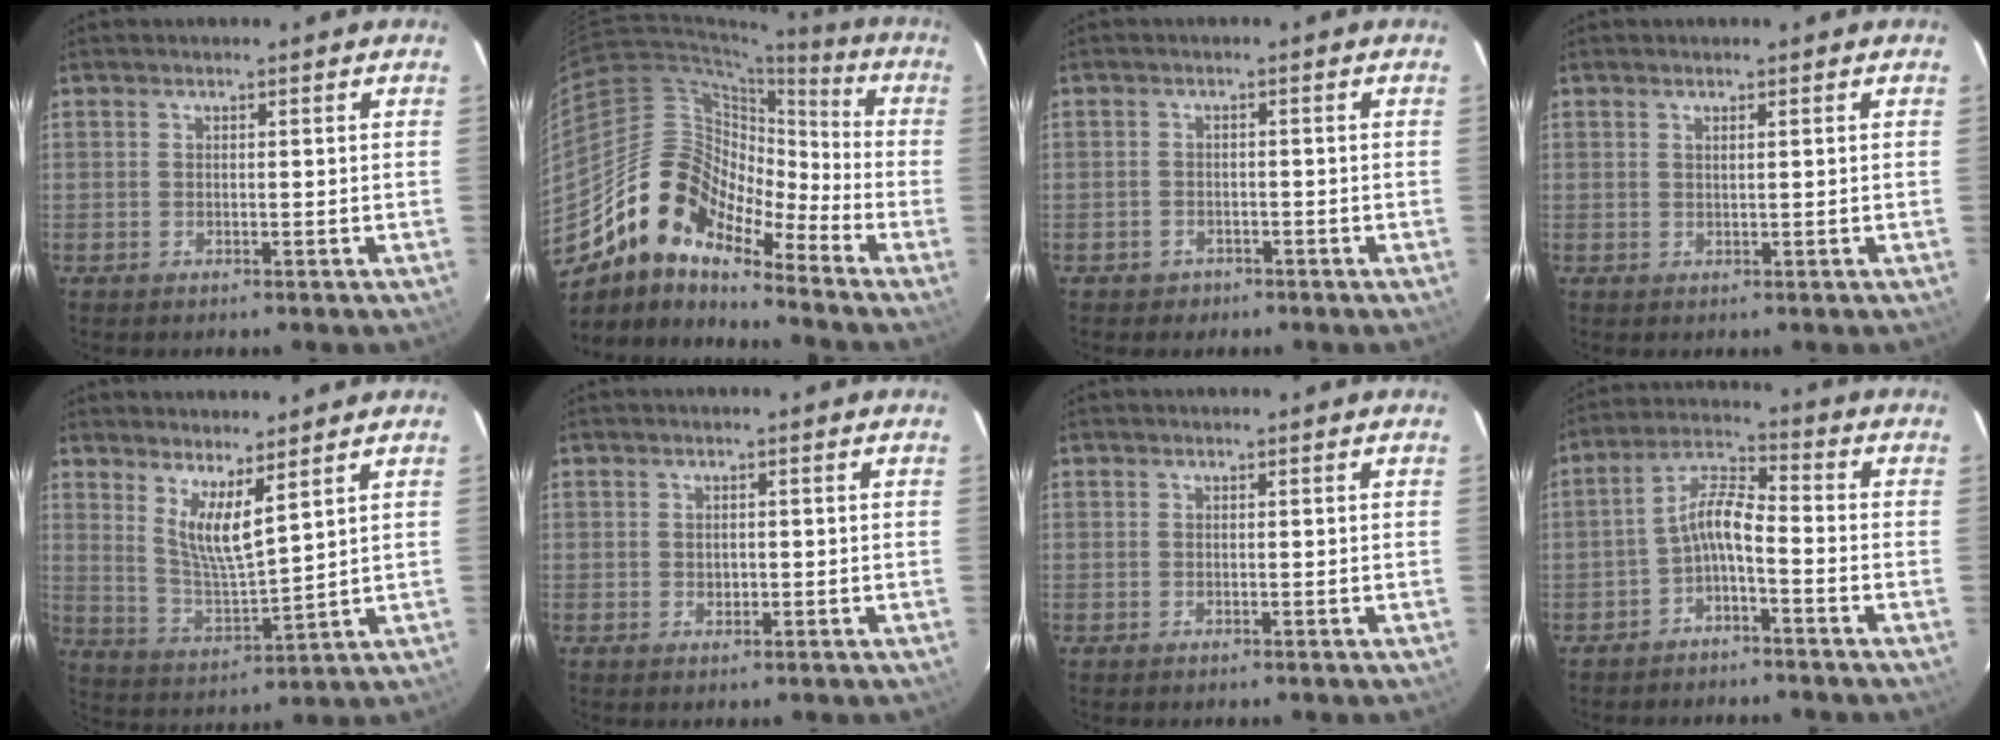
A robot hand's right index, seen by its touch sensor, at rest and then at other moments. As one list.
[{"total": 15.1, "force": [-11.3, 6.3, 7.9], "torque": [-0.133, 0.009, -0.226]}, {"total": 3.0, "force": [-1.8, 2.3, 0.3], "torque": [-0.015, 0.007, -0.025]}, {"total": 0.7, "force": [0.4, -0.1, 0.6], "torque": [-0.010, 0.002, 0.008]}, {"total": 7.8, "force": [4.9, 1.0, 5.9], "torque": [-0.109, -0.018, 0.098]}, {"total": 2.5, "force": [-0.2, 1.9, 1.6], "torque": [-0.026, 0.003, -0.002]}, {"total": 0.0}, {"total": 5.8, "force": [-3.1, 1.4, 4.7], "torque": [-0.112, 0.019, -0.060]}]